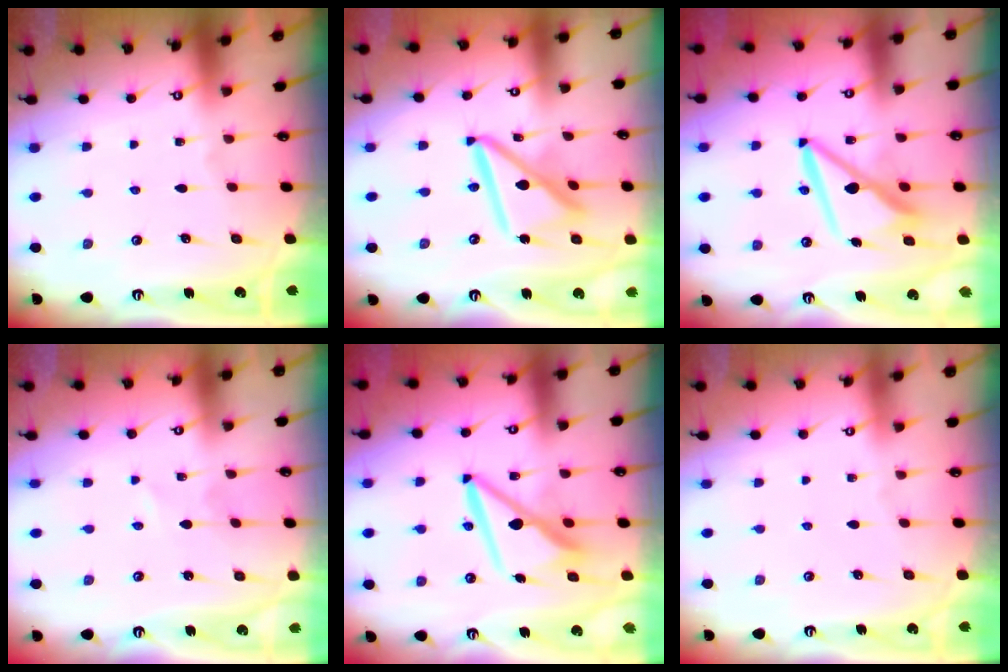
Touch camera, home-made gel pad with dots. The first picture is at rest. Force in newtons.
{"total": 14.8, "press": 14.7, "slide": 1.5}
{"total": 9.3, "press": 9.3, "slide": 0.5}
{"total": 0.9, "press": 0.9, "slide": 0.2}
{"total": 9.3, "press": 9.3, "slide": 0.5}
{"total": 0.0}